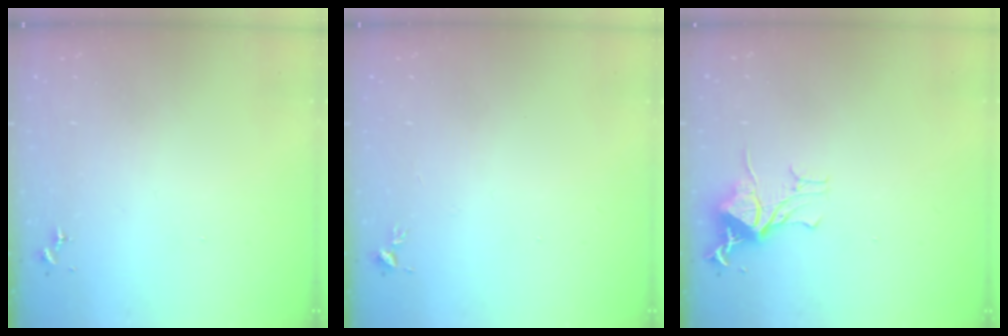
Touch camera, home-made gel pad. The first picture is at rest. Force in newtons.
{"total": 3.4, "press": 3.3, "slide": 0.5}
{"total": 11.3, "press": 11.3, "slide": 0.9}